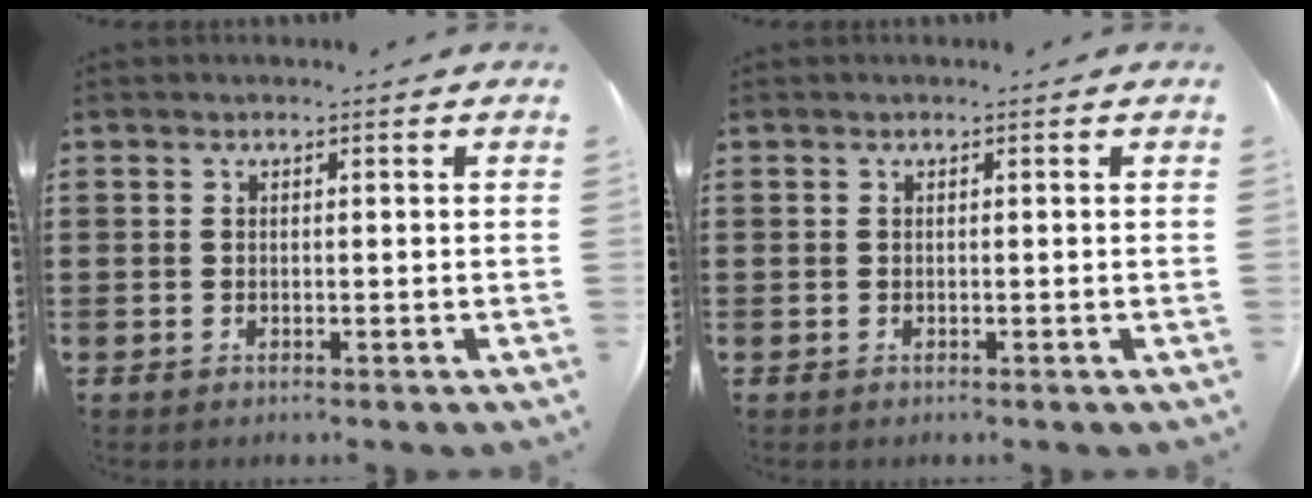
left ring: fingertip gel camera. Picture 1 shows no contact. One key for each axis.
{"total": 0.0}